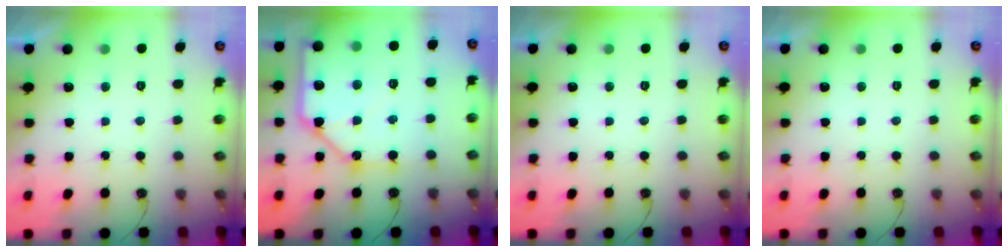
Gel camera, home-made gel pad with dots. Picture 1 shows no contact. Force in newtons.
{"total": 14.5, "press": 14.4, "slide": 1.7}
{"total": 0.0}
{"total": 0.0}